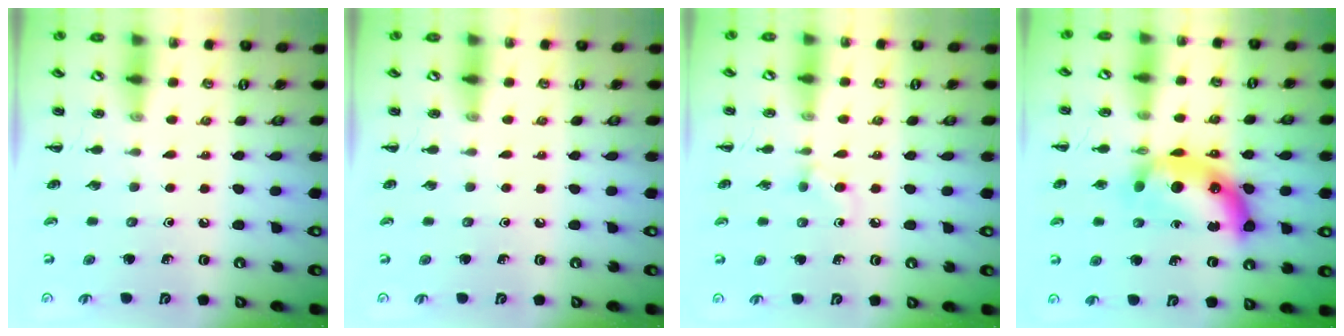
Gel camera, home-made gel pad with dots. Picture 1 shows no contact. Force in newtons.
{"total": 0.0}
{"total": 4.2, "press": 4.1, "slide": 1.1}
{"total": 15.9, "press": 15.9, "slide": 0.5}